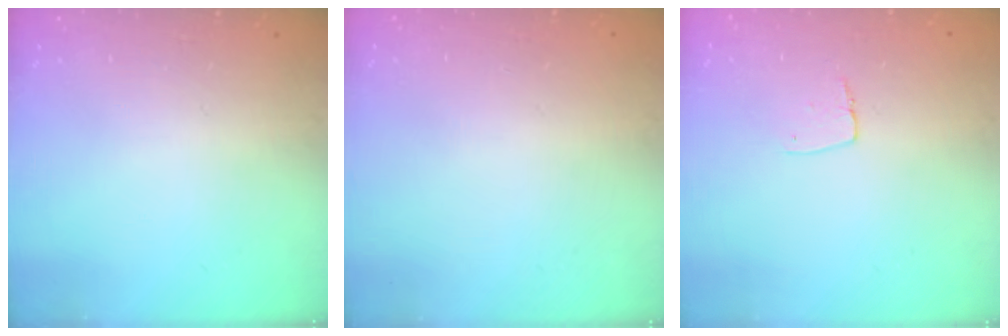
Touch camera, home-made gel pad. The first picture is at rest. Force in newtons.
{"total": 0.0}
{"total": 4.9, "press": 4.8, "slide": 0.3}